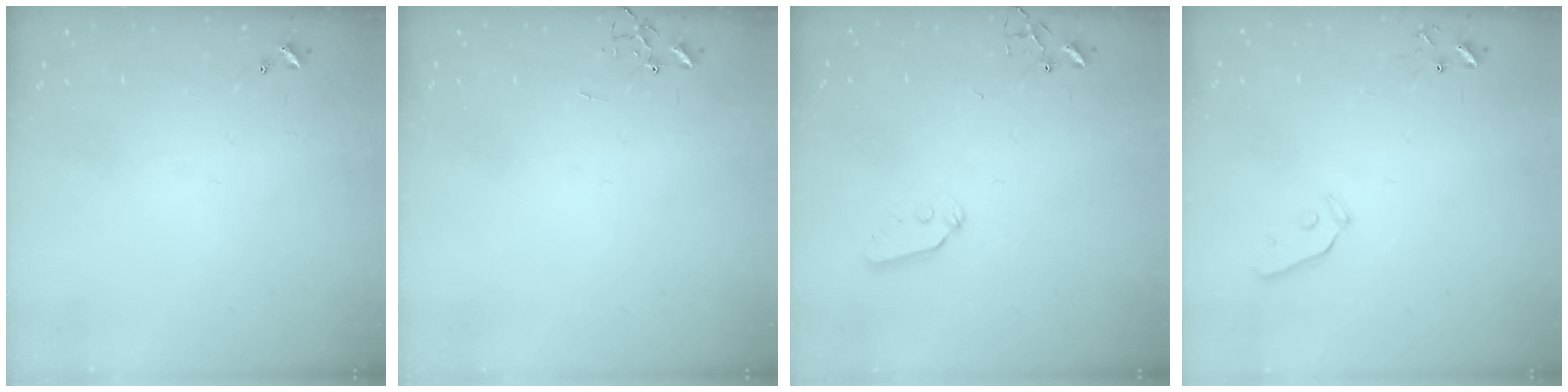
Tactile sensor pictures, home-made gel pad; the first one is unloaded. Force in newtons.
{"total": 0.0}
{"total": 6.4, "press": 6.4, "slide": 0.3}
{"total": 3.4, "press": 3.4, "slide": 0.5}